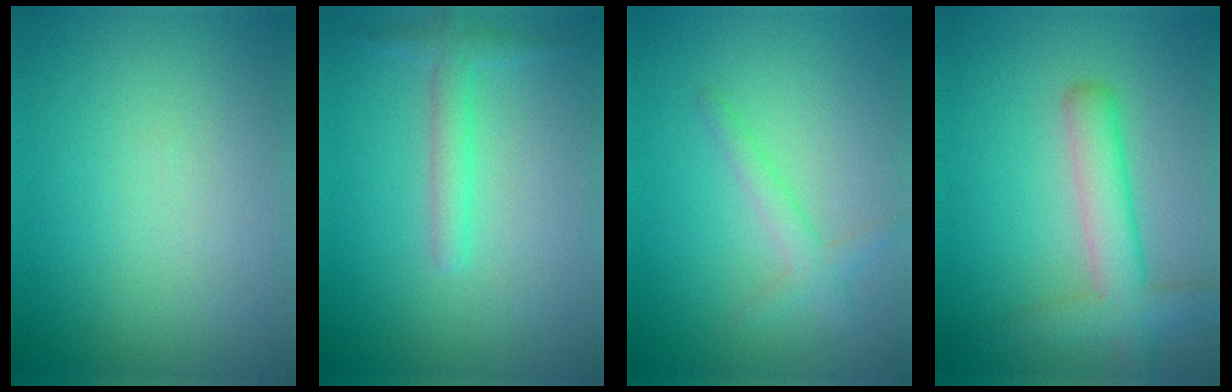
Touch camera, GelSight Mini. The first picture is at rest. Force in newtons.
{"total": 2.0, "press": 2.0, "slide": 0.1}
{"total": 1.9, "press": 1.9, "slide": 0.1}
{"total": 3.8, "press": 3.8, "slide": 0.4}